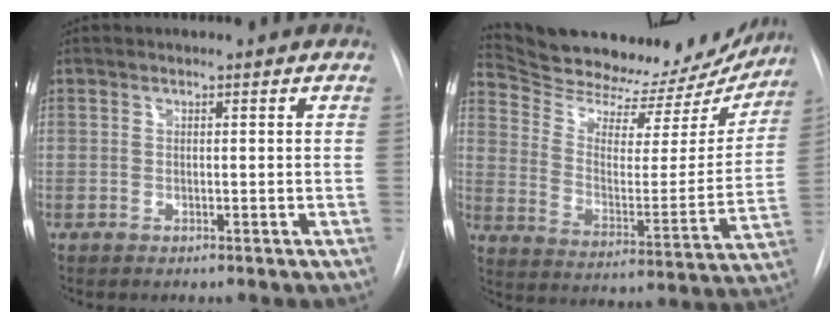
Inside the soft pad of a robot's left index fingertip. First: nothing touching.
{"total": 23.8, "force": [22.3, 6.0, 5.9], "torque": [-0.087, -0.039, 0.306]}